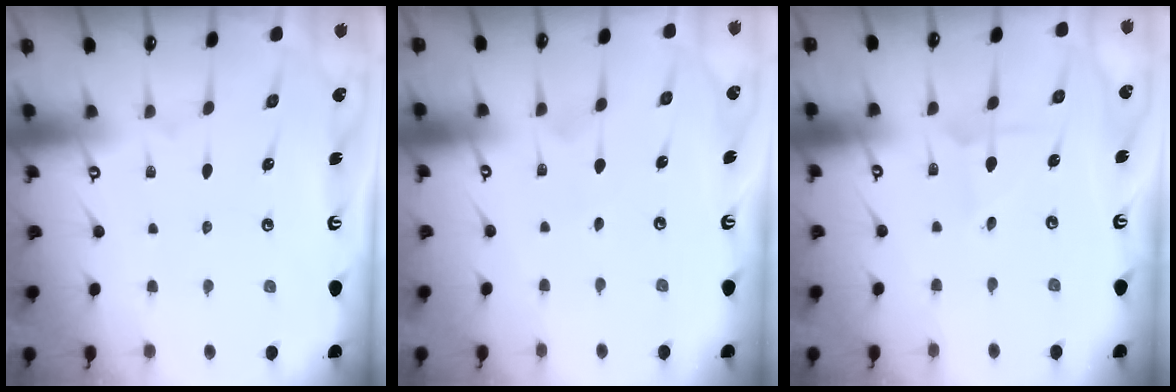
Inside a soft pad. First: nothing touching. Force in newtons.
{"total": 2.9, "press": 2.9, "slide": 0.2}
{"total": 2.2, "press": 2.2, "slide": 0.2}